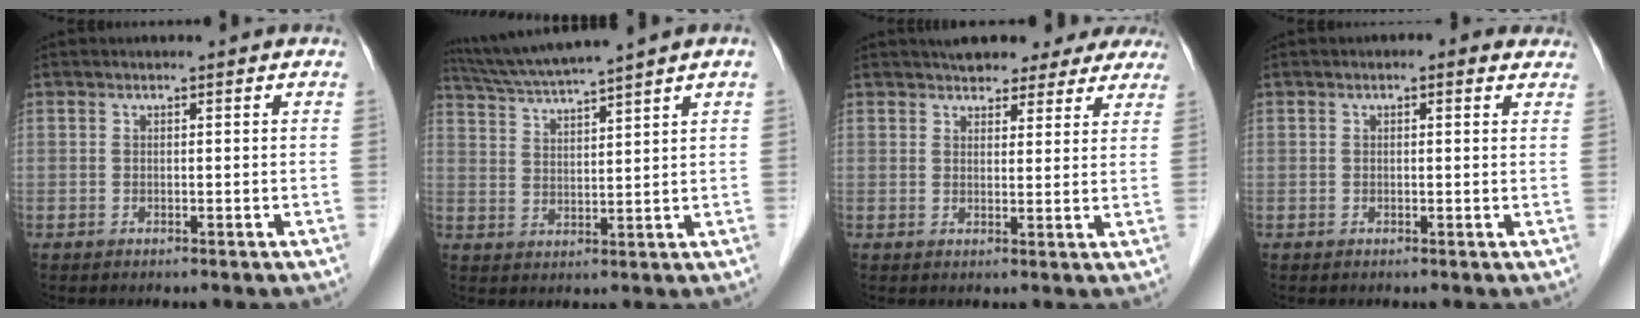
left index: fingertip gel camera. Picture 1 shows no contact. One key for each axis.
{"total": 9.0, "fx": 7.8, "fy": -1.7, "fz": 4.2, "tx": -0.076, "ty": 0.016, "tz": 0.138}
{"total": 11.3, "fx": 9.8, "fy": 4.6, "fz": 3.5, "tx": -0.016, "ty": 0.022, "tz": 0.107}
{"total": 2.5, "fx": 1.5, "fy": 1.2, "fz": 1.7, "tx": -0.019, "ty": 0.014, "tz": 0.012}